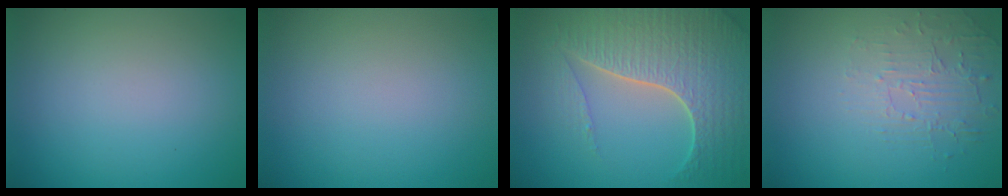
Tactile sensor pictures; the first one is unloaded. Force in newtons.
{"total": 0.0}
{"total": 7.5, "press": 5.6, "slide": 5.0}
{"total": 1.9, "press": 1.0, "slide": 1.6}